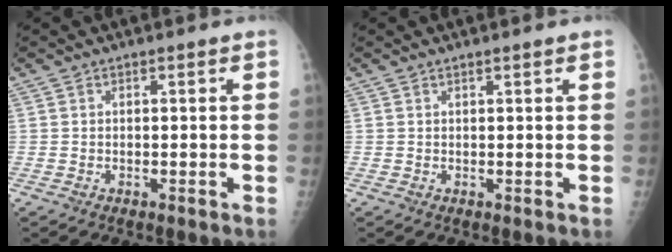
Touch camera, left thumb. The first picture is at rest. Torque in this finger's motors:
{"motor_torque": [-0.17, -0.01, -0.02, 0.21, -0.03]}